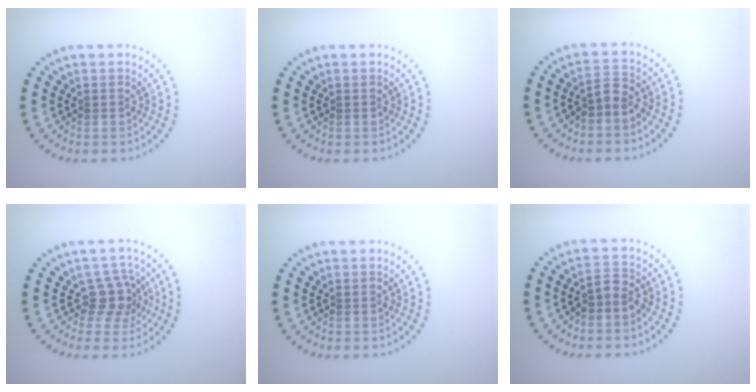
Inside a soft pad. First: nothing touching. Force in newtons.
{"total": 0.0}
{"total": 1.8, "press": 1.4, "slide": 1.2}
{"total": 2.7, "press": 2.0, "slide": 1.8}
{"total": 0.0}
{"total": 1.7, "press": 1.3, "slide": 1.0}